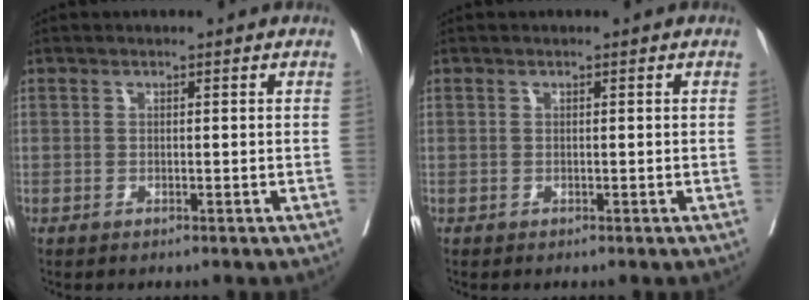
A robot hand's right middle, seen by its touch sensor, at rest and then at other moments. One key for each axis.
{"total": 0.0}